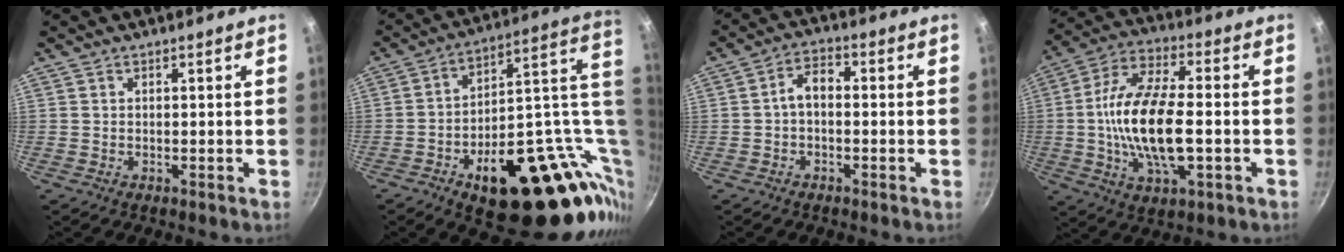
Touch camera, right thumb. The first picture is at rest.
{"total": 31.7, "force": [-2.7, 16.2, 27.1], "torque": [-0.332, 0.024, -0.014]}
{"total": 4.5, "force": [-0.7, 2.7, 3.5], "torque": [-0.057, 0.024, -0.020]}
{"total": 17.8, "force": [-2.1, 7.6, 15.9], "torque": [-0.297, 0.020, -0.048]}